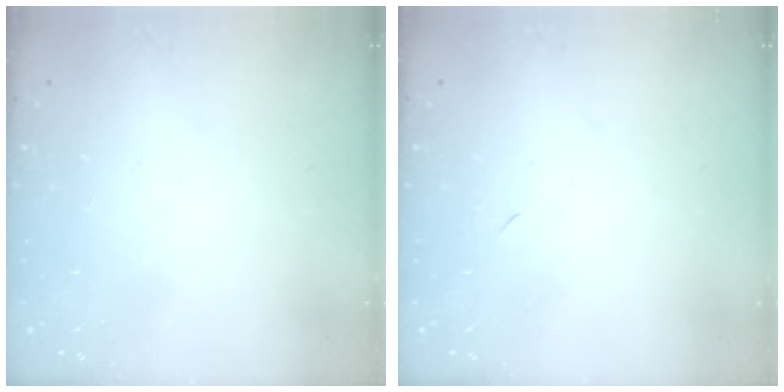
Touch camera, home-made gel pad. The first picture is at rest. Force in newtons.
{"total": 2.3, "press": 2.0, "slide": 1.2}